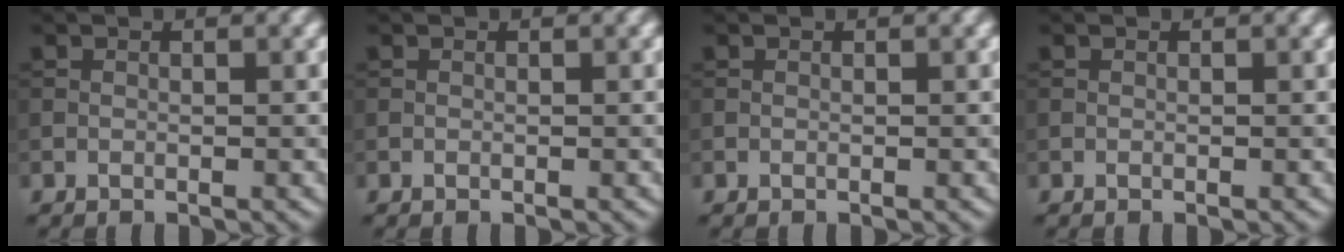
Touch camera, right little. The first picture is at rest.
{"total": 0.0}
{"total": 0.0}
{"total": 0.0}